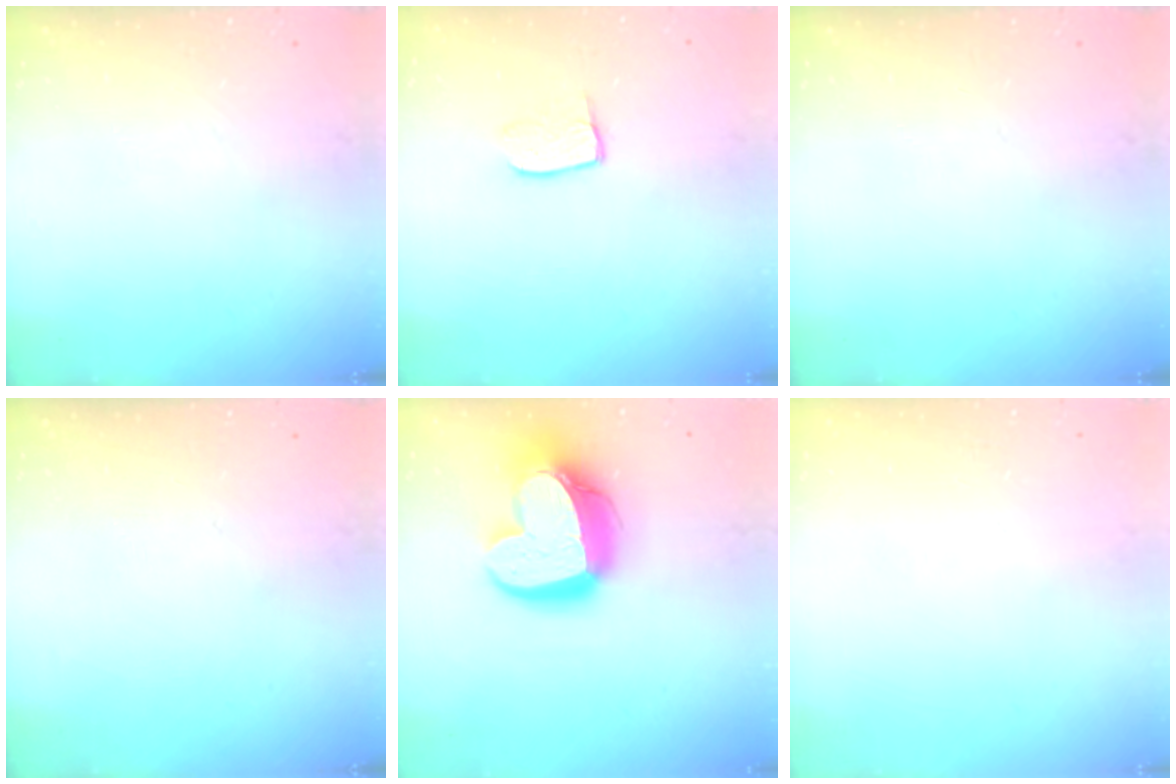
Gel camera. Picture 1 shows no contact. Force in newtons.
{"total": 4.2, "press": 4.2, "slide": 0.3}
{"total": 0.0}
{"total": 0.0}
{"total": 18.9, "press": 18.8, "slide": 1.6}
{"total": 0.0}